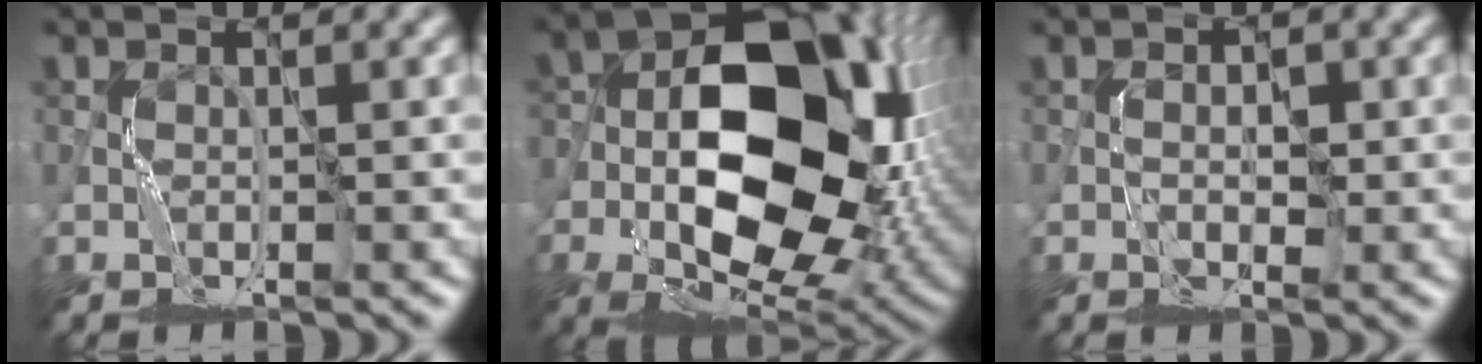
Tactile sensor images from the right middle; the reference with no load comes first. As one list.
[{"total": 17.3, "force": [-2.6, 10.9, 13.1], "torque": [-0.209, 0.000, -0.041]}, {"total": 1.2, "force": [-0.1, 0.8, 1.0], "torque": [-0.010, 0.000, -0.002]}]